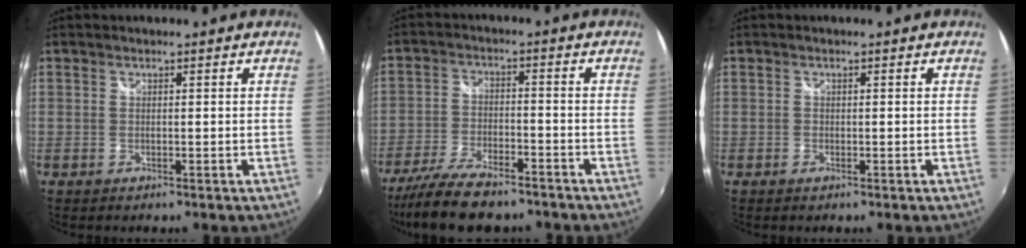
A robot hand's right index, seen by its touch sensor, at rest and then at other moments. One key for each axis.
{"total": 14.0, "fx": -11.4, "fy": 4.3, "fz": 6.9, "tx": -0.155, "ty": -0.025, "tz": -0.196}
{"total": 0.6, "fx": -0.4, "fy": 0.4, "fz": 0.2, "tx": -0.004, "ty": -0.003, "tz": -0.009}